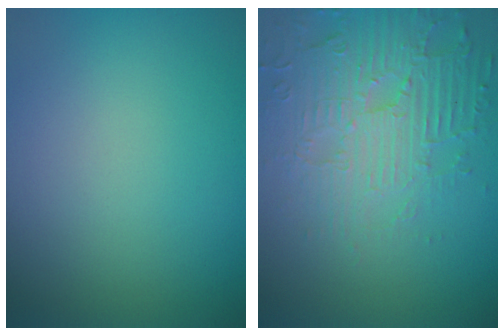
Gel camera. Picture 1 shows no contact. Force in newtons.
{"total": 4.8, "press": 4.7, "slide": 1.4}